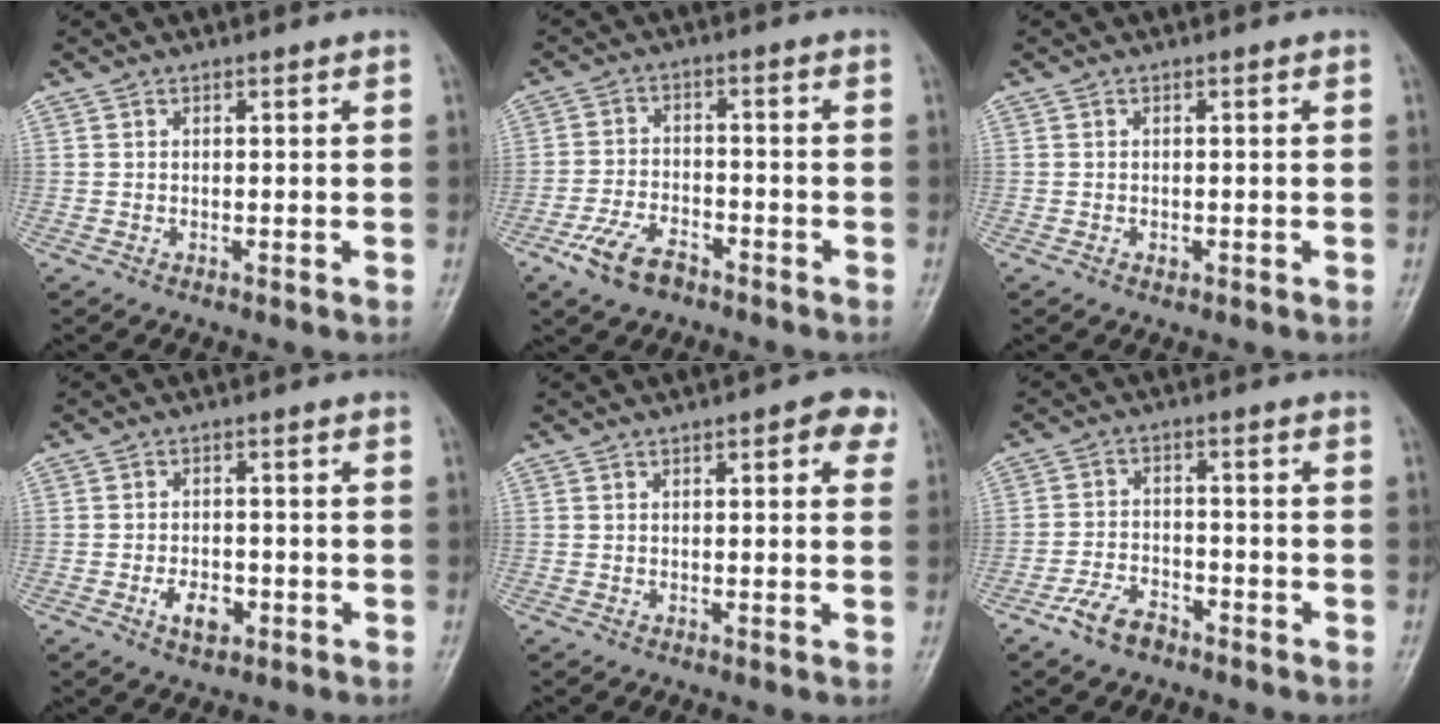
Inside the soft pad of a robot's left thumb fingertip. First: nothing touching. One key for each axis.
{"total": 7.4, "fx": -4.7, "fy": 3.8, "fz": 4.2, "tx": -0.082, "ty": 0.020, "tz": -0.089}
{"total": 0.9, "fx": -0.3, "fy": 0.6, "fz": 0.5, "tx": -0.009, "ty": 0.004, "tz": -0.004}
{"total": 4.4, "fx": -1.7, "fy": 2.7, "fz": 3.0, "tx": -0.045, "ty": 0.006, "tz": -0.027}
{"total": 4.9, "fx": 2.1, "fy": 1.8, "fz": 4.1, "tx": -0.033, "ty": 0.002, "tz": 0.016}
{"total": 5.5, "fx": -3.9, "fy": 2.8, "fz": 2.7, "tx": -0.051, "ty": 0.022, "tz": -0.073}